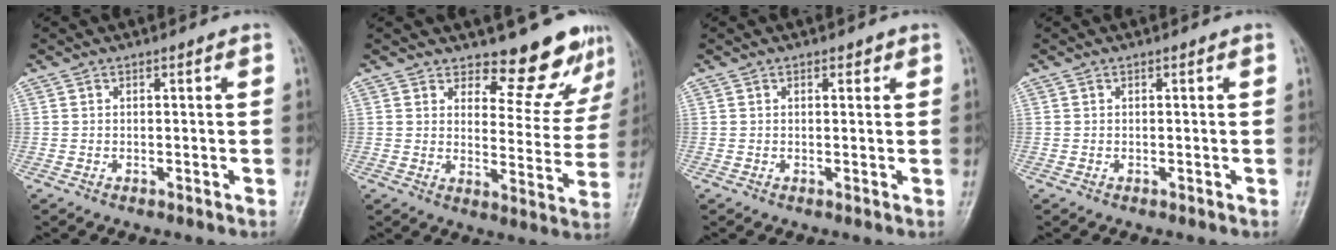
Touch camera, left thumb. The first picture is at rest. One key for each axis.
{"total": 10.7, "fx": 9.6, "fy": 3.7, "fz": 3.0, "tx": 0.000, "ty": -0.091, "tz": 0.119}
{"total": 1.3, "fx": 0.7, "fy": 0.7, "fz": 0.8, "tx": -0.004, "ty": -0.001, "tz": 0.007}
{"total": 0.0}